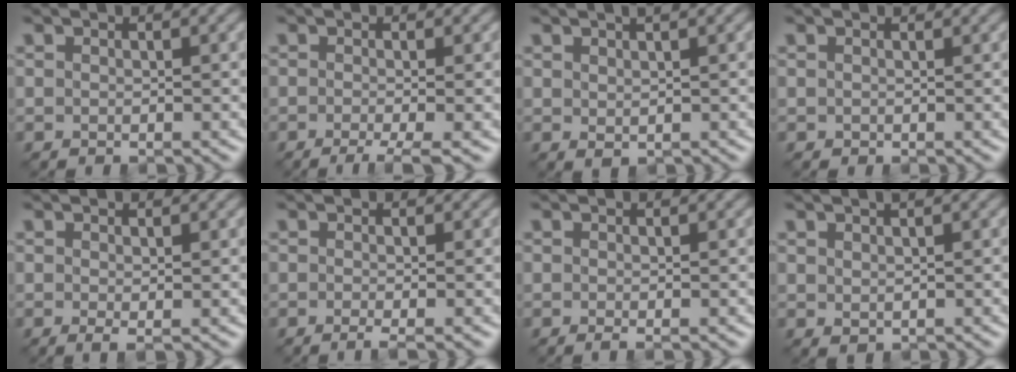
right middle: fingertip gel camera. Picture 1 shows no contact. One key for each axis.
{"total": 3.0, "fx": -1.6, "fy": 0.5, "fz": 2.4, "tx": -0.040, "ty": -0.008, "tz": -0.035}
{"total": 1.4, "fx": 0.9, "fy": 0.4, "fz": 1.0, "tx": -0.019, "ty": -0.003, "tz": 0.017}
{"total": 0.7, "fx": 0.6, "fy": 0.4, "fz": 0.1, "tx": -0.006, "ty": -0.001, "tz": 0.009}
{"total": 0.7, "fx": -0.1, "fy": 0.1, "fz": 0.7, "tx": -0.014, "ty": -0.007, "tz": -0.003}
{"total": 1.6, "fx": -0.8, "fy": 0.4, "fz": 1.4, "tx": -0.019, "ty": -0.010, "tz": -0.017}
{"total": 0.6, "fx": -0.4, "fy": 0.0, "fz": 0.4, "tx": -0.011, "ty": -0.007, "tz": -0.009}
{"total": 1.1, "fx": 0.8, "fy": 0.4, "fz": 0.8, "tx": -0.016, "ty": -0.002, "tz": 0.017}